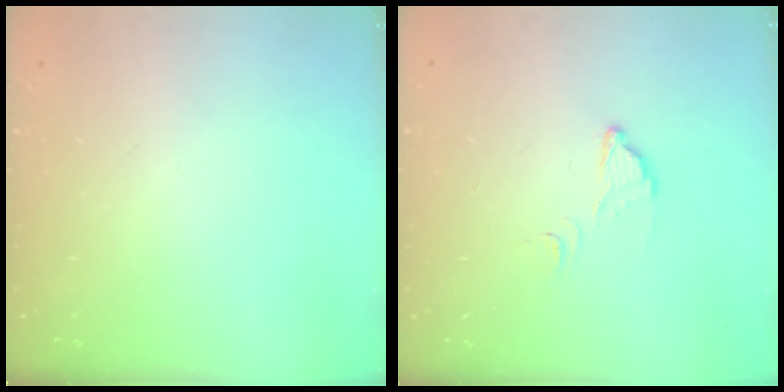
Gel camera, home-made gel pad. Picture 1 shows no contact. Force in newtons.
{"total": 2.7, "press": 2.7, "slide": 0.3}